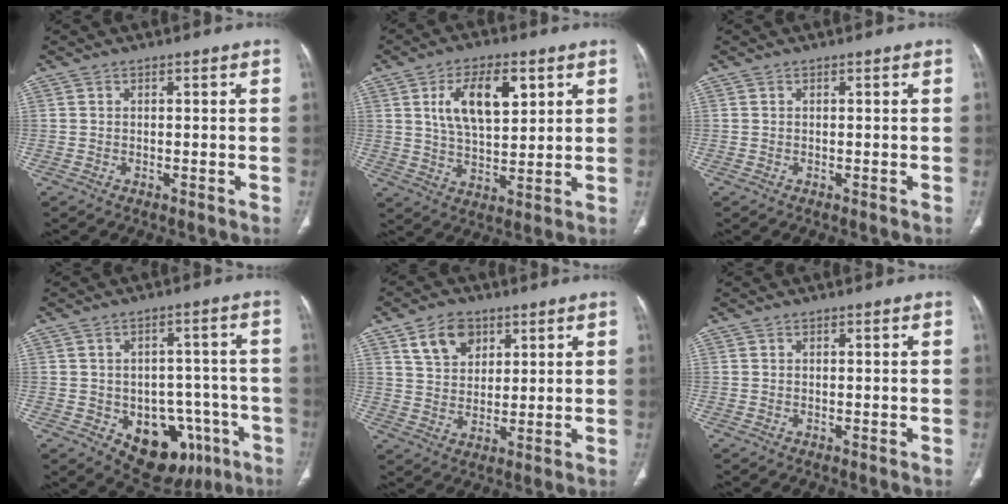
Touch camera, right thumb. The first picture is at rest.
{"total": 12.1, "force": [4.4, 5.9, 9.6], "torque": [-0.149, -0.013, 0.082]}
{"total": 0.0}
{"total": 14.5, "force": [-6.2, 9.9, 8.6], "torque": [-0.064, 0.034, -0.070]}
{"total": 8.1, "force": [4.2, 5.5, 4.1], "torque": [-0.048, -0.018, 0.079]}
{"total": 0.0}